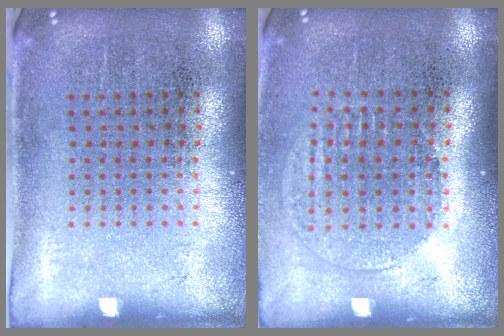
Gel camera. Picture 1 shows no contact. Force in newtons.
{"total": 1.3, "press": 1.2, "slide": 0.6}